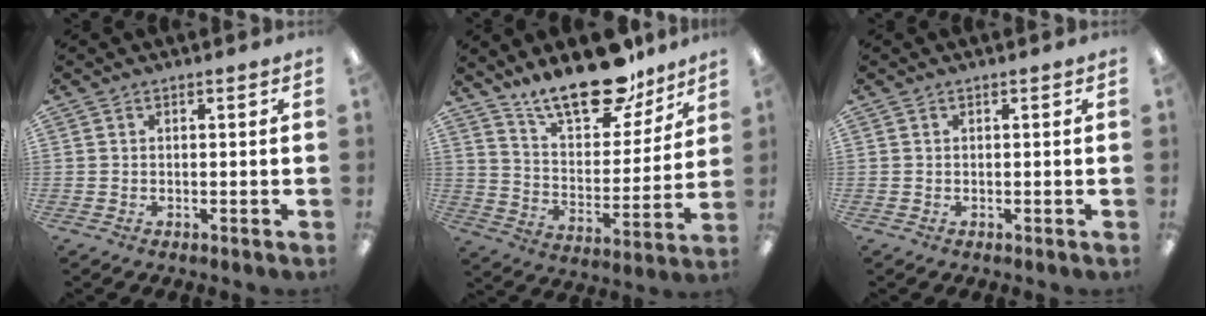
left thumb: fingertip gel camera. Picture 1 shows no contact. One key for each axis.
{"total": 20.2, "fx": 16.0, "fy": 7.6, "fz": 9.8, "tx": -0.157, "ty": -0.104, "tz": 0.277}
{"total": 0.0}